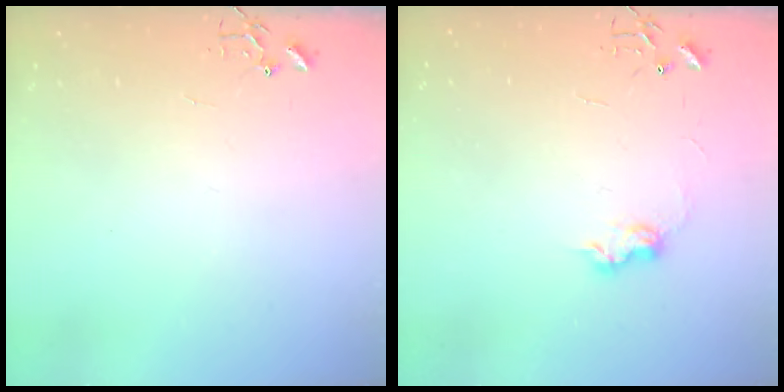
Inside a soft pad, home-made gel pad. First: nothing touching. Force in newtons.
{"total": 7.4, "press": 7.4, "slide": 0.4}